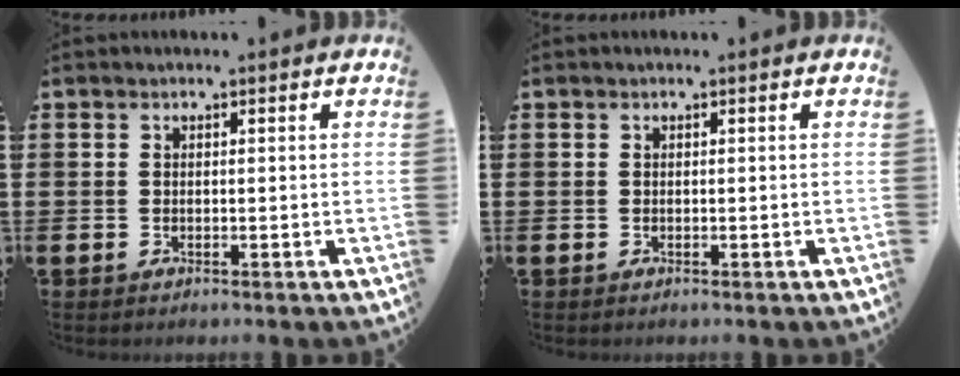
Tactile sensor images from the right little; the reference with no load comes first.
{"total": 0.0}